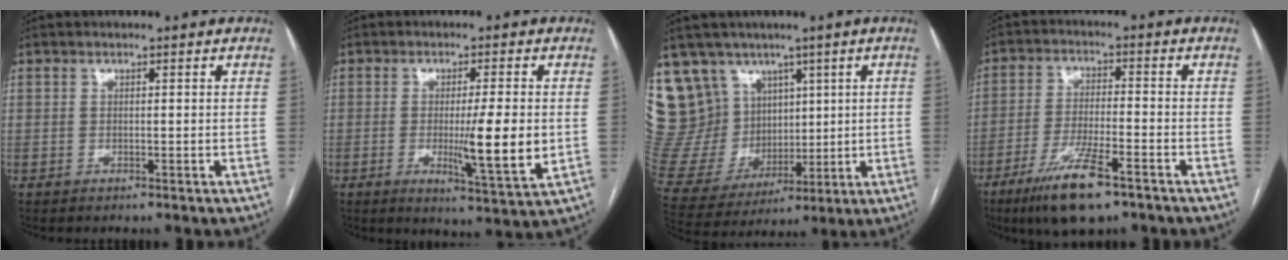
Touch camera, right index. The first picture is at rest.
{"total": 9.3, "force": [-0.9, 0.2, 9.3], "torque": [-0.146, -0.023, -0.016]}
{"total": 17.1, "force": [10.0, 12.8, 5.1], "torque": [-0.121, 0.058, 0.218]}
{"total": 10.4, "force": [-6.5, 1.8, 7.9], "torque": [-0.156, -0.022, -0.111]}